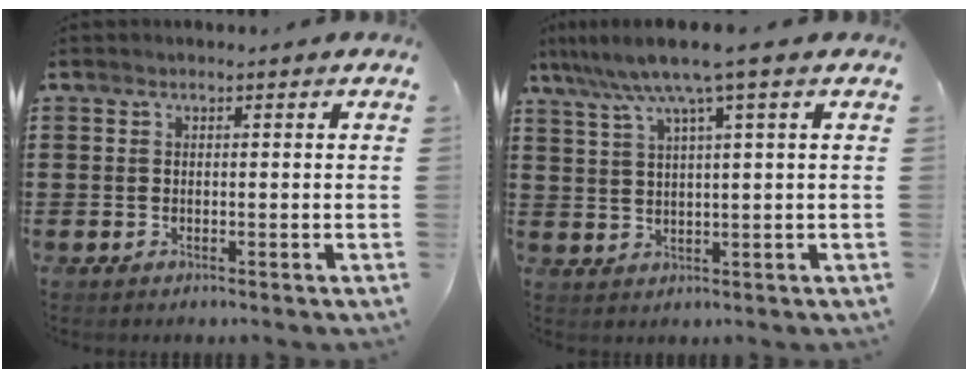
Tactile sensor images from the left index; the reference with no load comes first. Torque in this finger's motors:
{"motor_torque": [0.58, 0.26, 0.89, 0.21]}